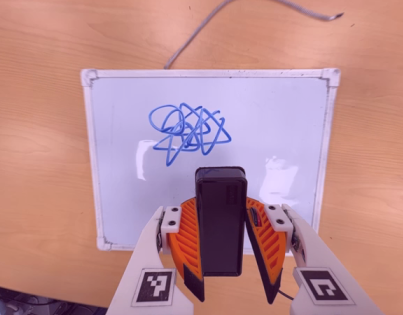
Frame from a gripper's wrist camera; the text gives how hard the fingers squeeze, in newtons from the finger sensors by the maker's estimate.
{"total": 6.2, "left": 5.2, "right": 7.2}